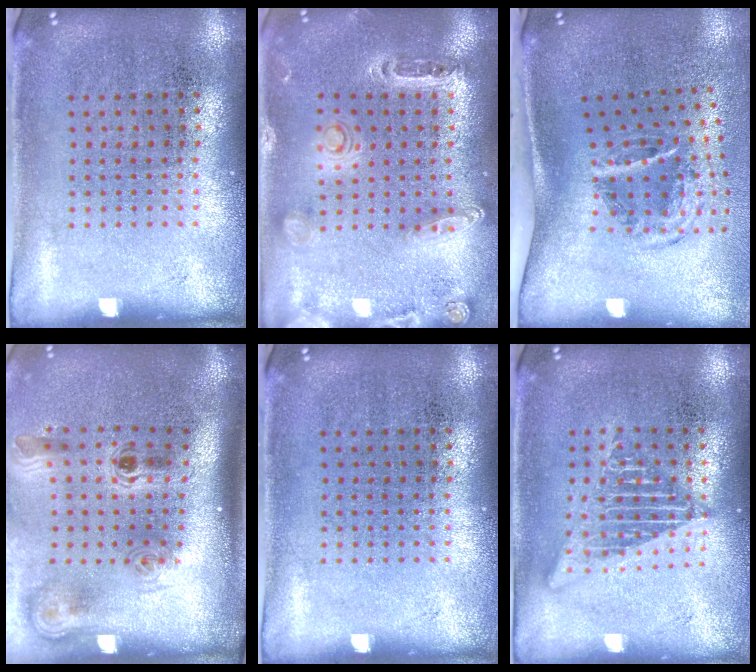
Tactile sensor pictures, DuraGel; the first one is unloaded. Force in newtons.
{"total": 1.4, "press": 1.4, "slide": 0.2}
{"total": 2.0, "press": 1.2, "slide": 1.6}
{"total": 2.3, "press": 1.5, "slide": 1.7}
{"total": 0.0}
{"total": 2.5, "press": 2.5, "slide": 0.2}